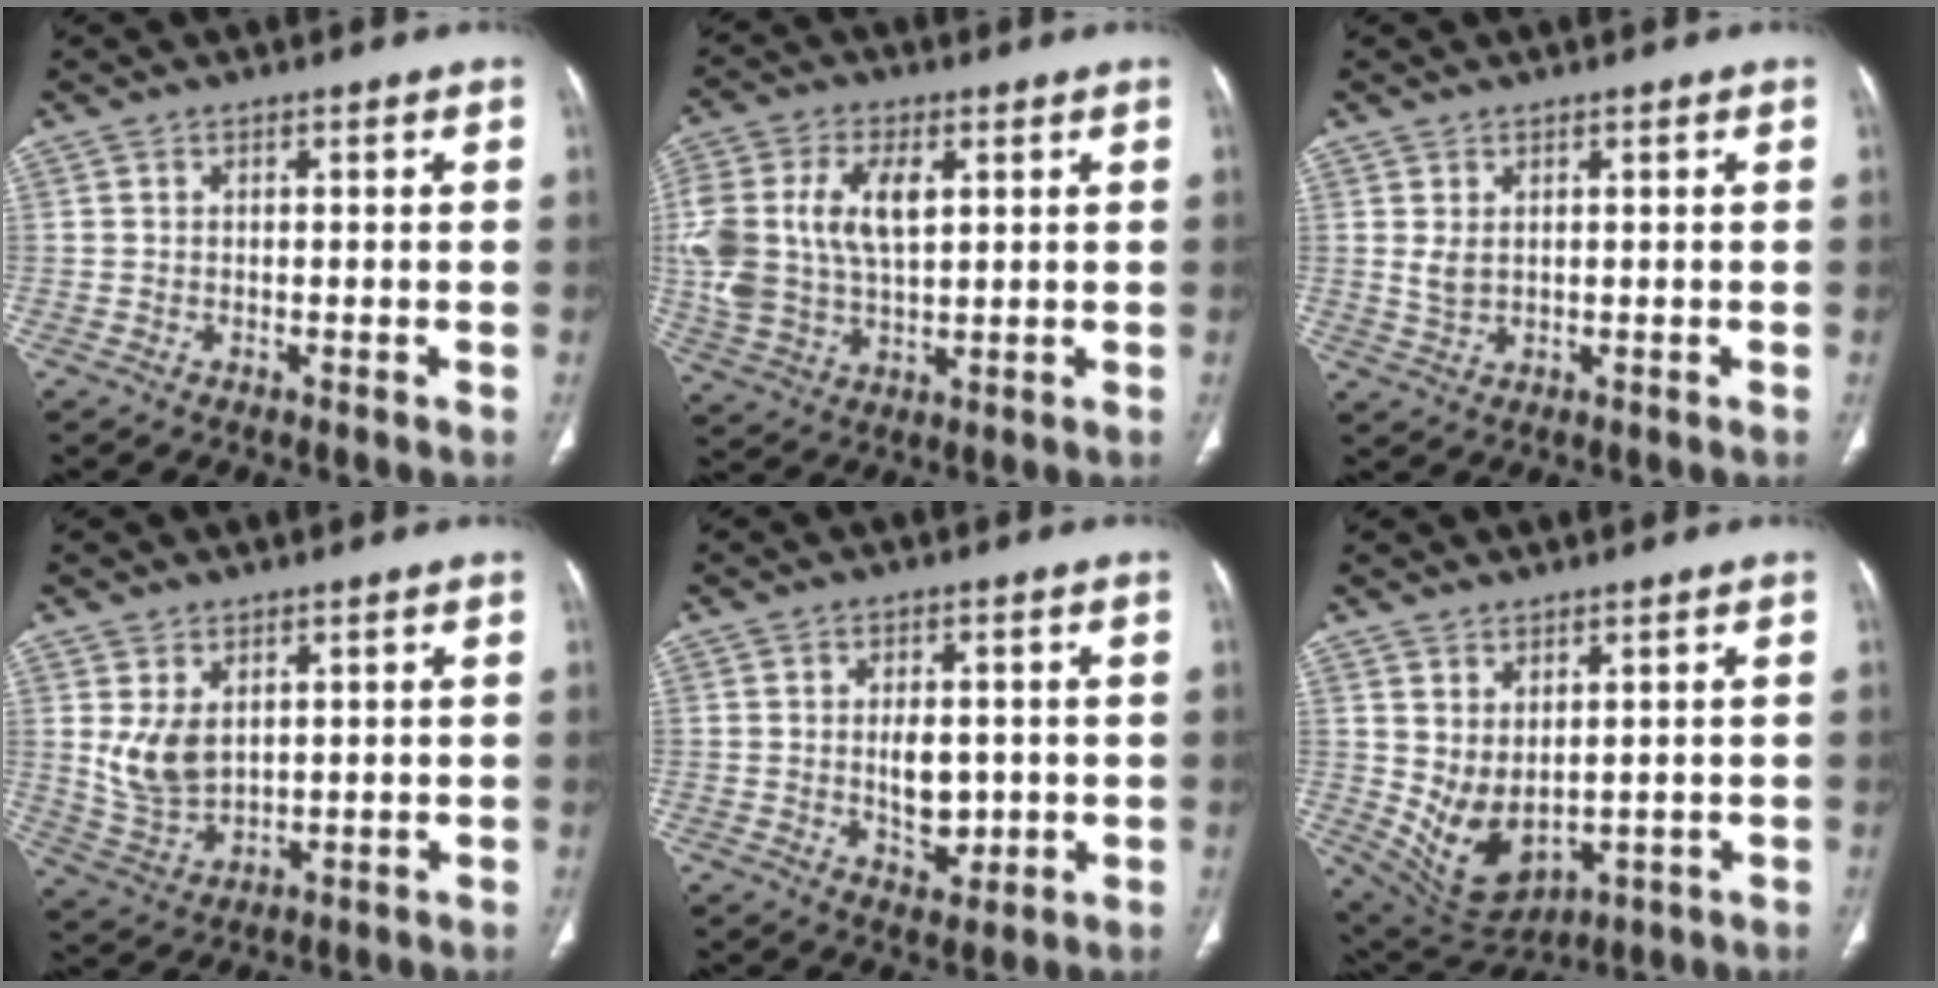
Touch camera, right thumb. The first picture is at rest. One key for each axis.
{"total": 16.0, "fx": 3.2, "fy": 9.6, "fz": 12.4, "tx": -0.277, "ty": 0.002, "tz": 0.066}
{"total": 2.3, "fx": 0.8, "fy": 1.5, "fz": 1.6, "tx": -0.028, "ty": -0.003, "tz": 0.023}
{"total": 7.0, "fx": 2.1, "fy": 4.5, "fz": 4.9, "tx": -0.089, "ty": -0.014, "tz": 0.058}
{"total": 6.3, "fx": -0.2, "fy": 3.9, "fz": 4.9, "tx": -0.053, "ty": -0.004, "tz": 0.006}
{"total": 9.2, "fx": 0.7, "fy": 5.7, "fz": 7.2, "tx": -0.116, "ty": -0.017, "tz": 0.047}